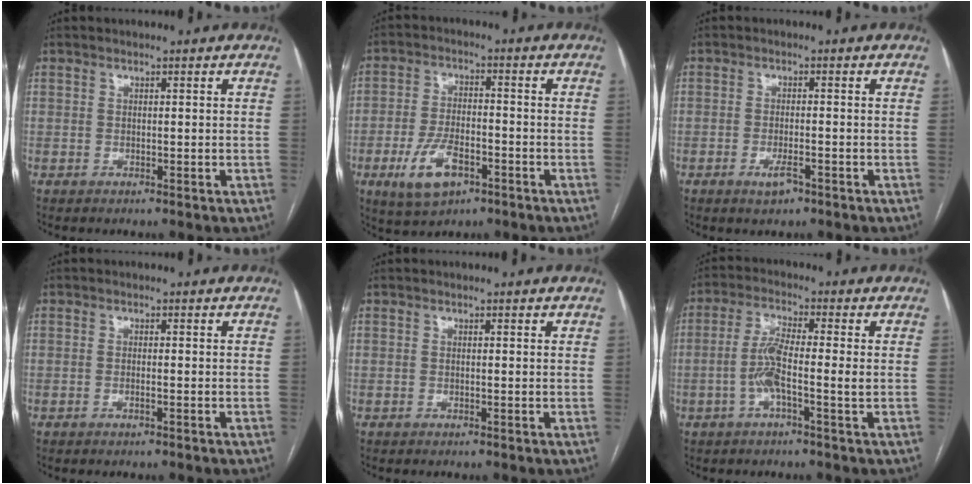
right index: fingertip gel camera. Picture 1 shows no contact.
{"total": 8.5, "force": [-4.1, 3.9, 6.4], "torque": [-0.137, -0.003, -0.067]}
{"total": 2.7, "force": [-1.6, 0.7, 2.1], "torque": [-0.040, -0.002, -0.025]}
{"total": 0.6, "force": [-0.4, -0.1, 0.5], "torque": [-0.009, -0.001, -0.006]}
{"total": 0.0}
{"total": 5.7, "force": [-1.2, 0.2, 5.5], "torque": [-0.115, 0.010, -0.026]}